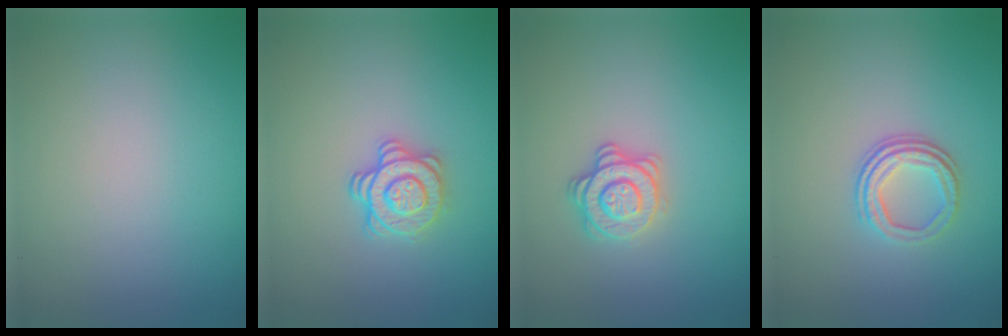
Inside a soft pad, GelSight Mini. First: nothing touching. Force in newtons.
{"total": 3.0, "press": 2.6, "slide": 1.4}
{"total": 2.8, "press": 2.5, "slide": 1.2}
{"total": 3.2, "press": 2.4, "slide": 2.1}